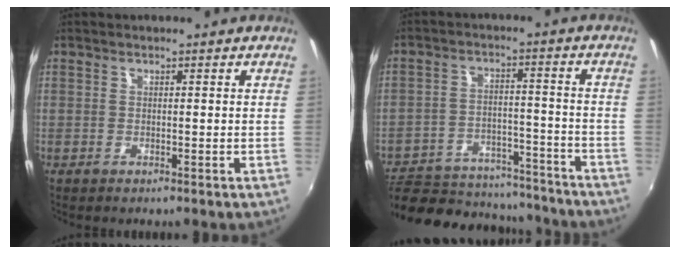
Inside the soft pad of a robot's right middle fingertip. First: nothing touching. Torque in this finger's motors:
{"motor_torque": [0.83, -1.31, -0.06, -0.03]}